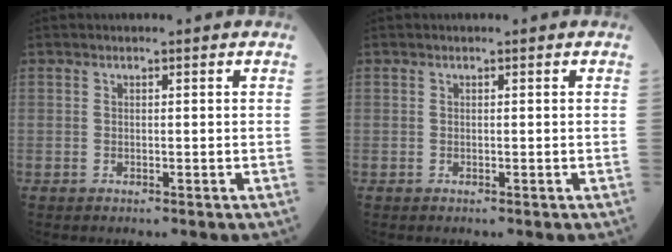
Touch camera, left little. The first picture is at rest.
{"total": 0.0}